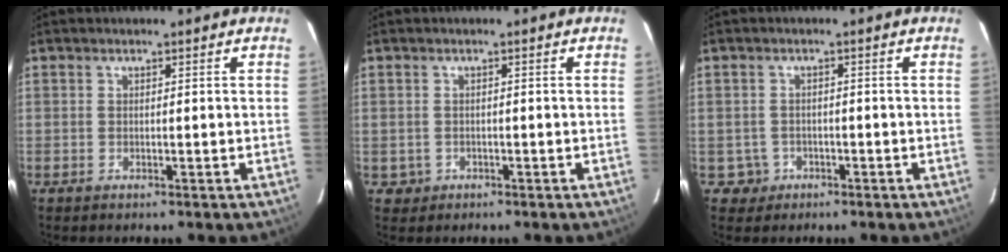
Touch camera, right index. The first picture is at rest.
{"total": 1.8, "force": [-0.6, 1.7, -0.1], "torque": [0.004, 0.007, -0.006]}
{"total": 2.8, "force": [-1.1, 2.6, -0.4], "torque": [0.015, 0.013, -0.016]}